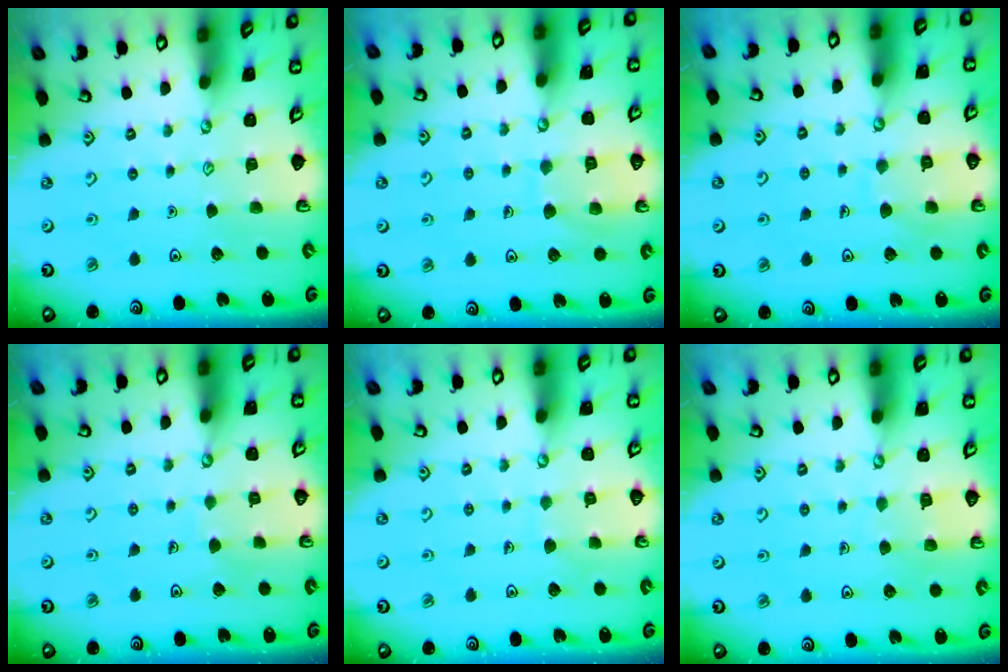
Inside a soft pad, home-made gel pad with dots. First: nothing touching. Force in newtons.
{"total": 7.5, "press": 7.5, "slide": 0.7}
{"total": 6.9, "press": 6.9, "slide": 0.6}
{"total": 3.6, "press": 3.6, "slide": 0.2}
{"total": 4.9, "press": 4.8, "slide": 0.3}
{"total": 5.3, "press": 5.3, "slide": 0.3}